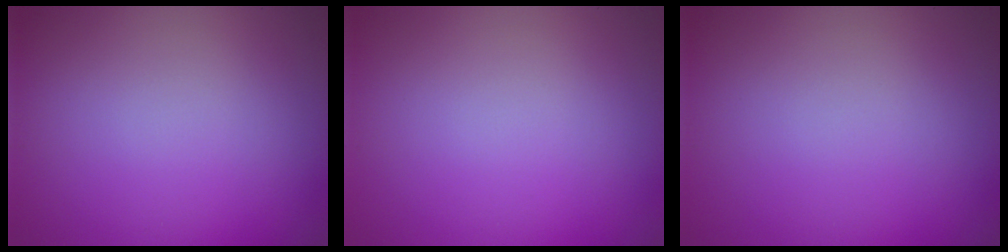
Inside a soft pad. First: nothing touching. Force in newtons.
{"total": 0.0}
{"total": 0.0}